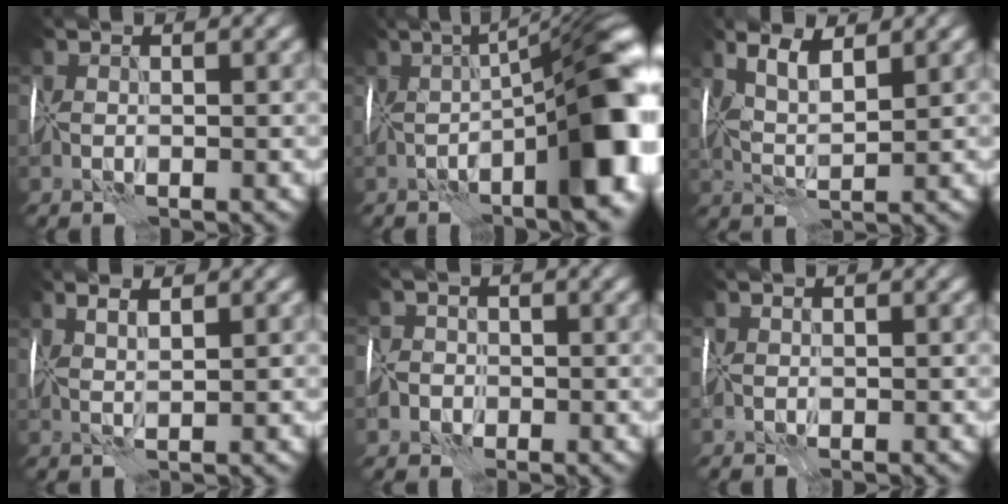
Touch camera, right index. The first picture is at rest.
{"total": 13.6, "force": [-1.7, 4.2, 12.9], "torque": [-0.150, 0.000, -0.028]}
{"total": 3.9, "force": [1.9, 1.1, 3.2], "torque": [-0.067, -0.001, 0.031]}
{"total": 2.0, "force": [1.2, 0.2, 1.5], "torque": [-0.018, 0.003, 0.010]}
{"total": 4.6, "force": [-2.5, 3.7, 1.1], "torque": [-0.002, -0.007, -0.063]}
{"total": 0.0}